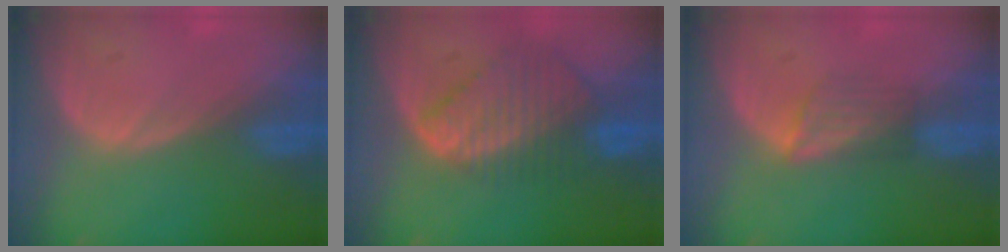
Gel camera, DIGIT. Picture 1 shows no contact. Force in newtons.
{"total": 8.6, "press": 7.5, "slide": 4.1}
{"total": 3.5, "press": 3.2, "slide": 1.4}